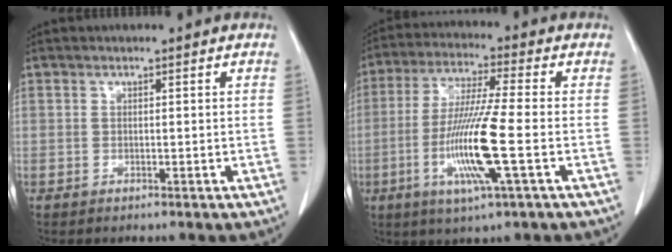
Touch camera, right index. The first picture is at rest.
{"total": 12.7, "force": [-3.3, -0.2, 12.3], "torque": [-0.250, -0.017, -0.068]}